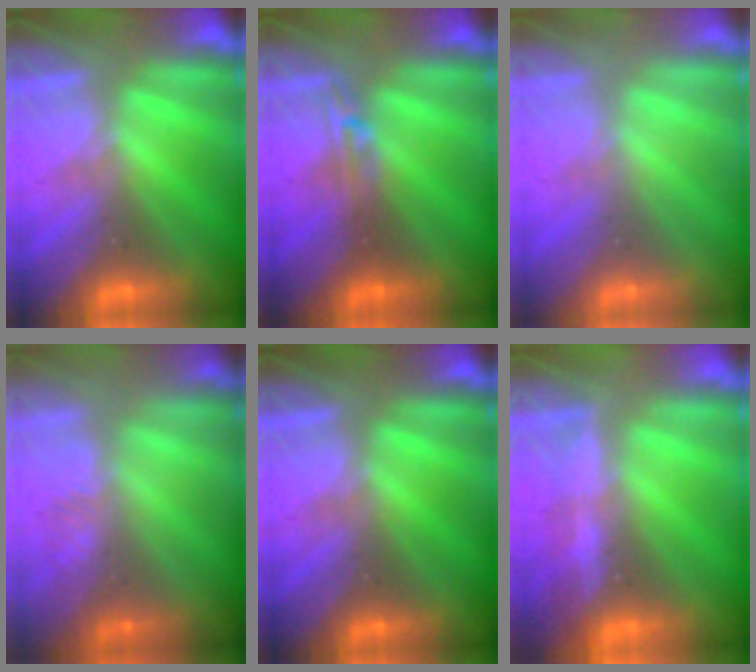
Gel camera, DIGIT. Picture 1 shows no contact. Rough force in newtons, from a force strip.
{"total": 2.4}
{"total": 3.1}
{"total": 2.9}
{"total": 0.0}
{"total": 1.5}